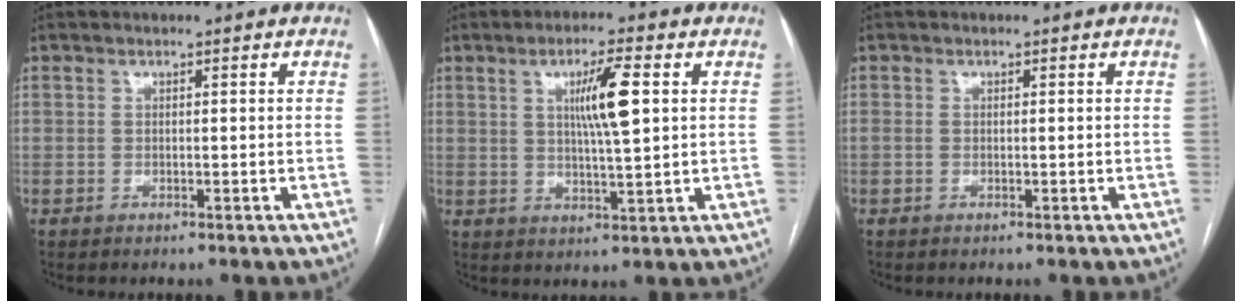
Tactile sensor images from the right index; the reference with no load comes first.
{"total": 7.4, "force": [2.0, 0.5, 7.1], "torque": [-0.125, 0.001, 0.034]}
{"total": 0.0}